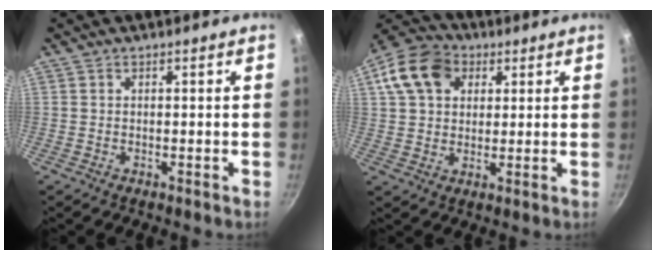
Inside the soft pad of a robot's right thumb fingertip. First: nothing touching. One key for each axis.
{"total": 12.9, "fx": 4.4, "fy": 9.7, "fz": 7.2, "tx": -0.116, "ty": 0.015, "tz": 0.062}